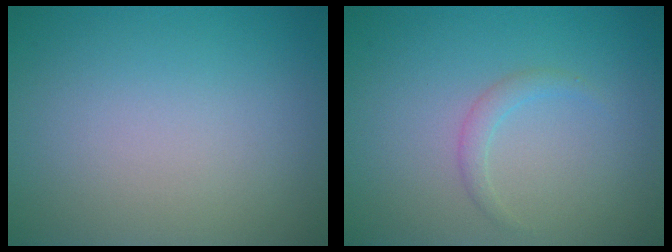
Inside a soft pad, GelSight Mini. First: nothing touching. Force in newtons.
{"total": 1.1, "press": 1.1, "slide": 0.1}